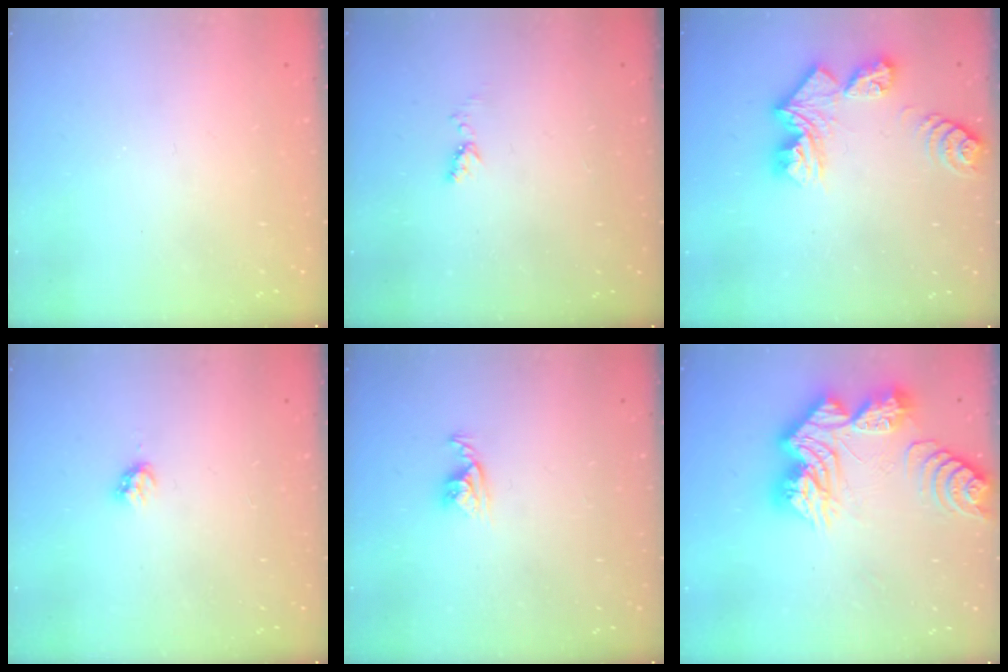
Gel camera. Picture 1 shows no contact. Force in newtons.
{"total": 4.9, "press": 4.8, "slide": 0.8}
{"total": 11.2, "press": 11.2, "slide": 1.4}
{"total": 2.8, "press": 2.7, "slide": 0.3}
{"total": 4.8, "press": 4.8, "slide": 0.2}
{"total": 21.6, "press": 21.5, "slide": 2.2}